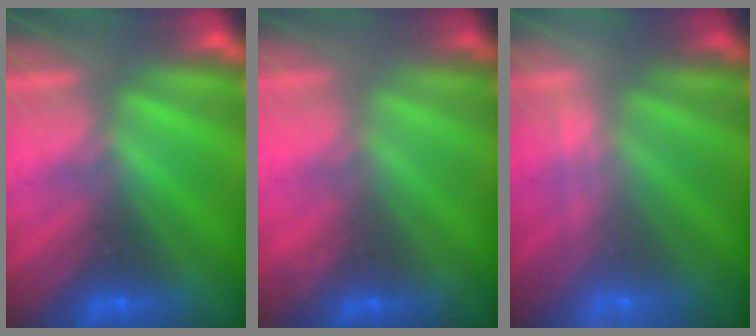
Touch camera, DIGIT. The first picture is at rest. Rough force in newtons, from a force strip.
{"total": 1.8}
{"total": 2.0}